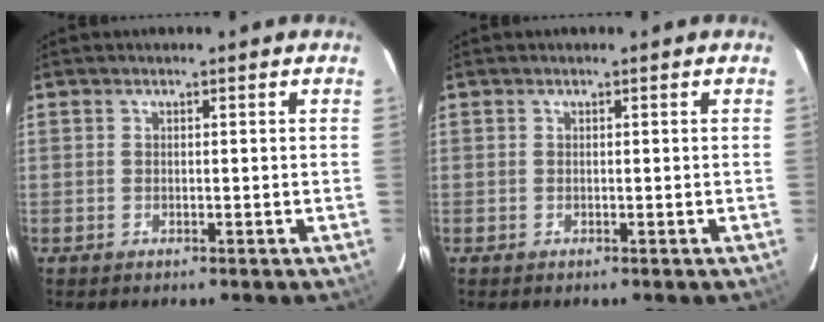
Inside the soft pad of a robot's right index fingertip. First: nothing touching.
{"total": 0.0}